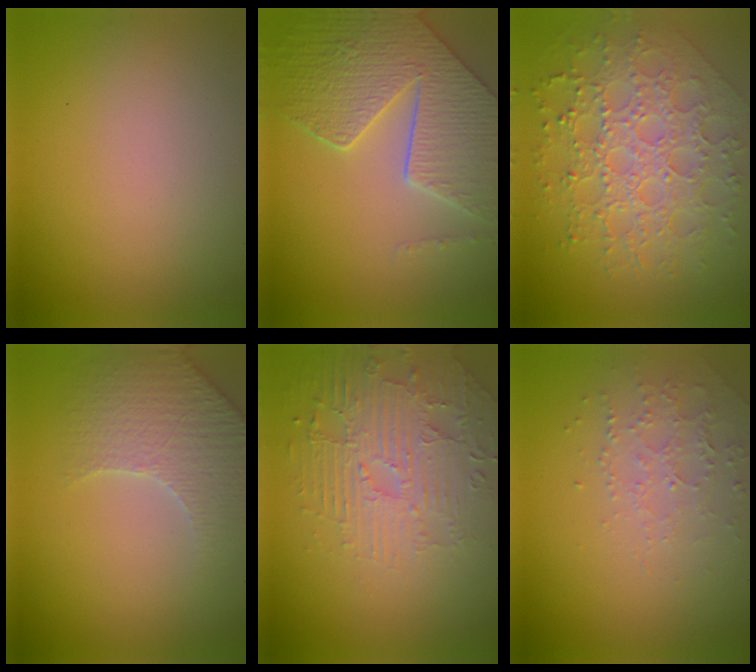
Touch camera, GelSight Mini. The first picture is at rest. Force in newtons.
{"total": 8.0, "press": 6.3, "slide": 5.0}
{"total": 7.8, "press": 5.6, "slide": 5.5}
{"total": 4.4, "press": 4.2, "slide": 1.1}
{"total": 4.4, "press": 3.6, "slide": 2.6}
{"total": 2.2, "press": 2.1, "slide": 0.6}